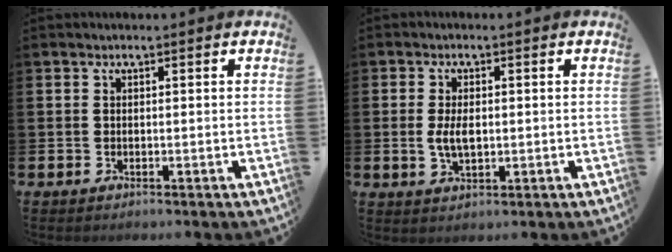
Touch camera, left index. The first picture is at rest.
{"total": 3.6, "force": [0.1, 1.9, 3.1], "torque": [-0.047, 0.001, -0.002]}